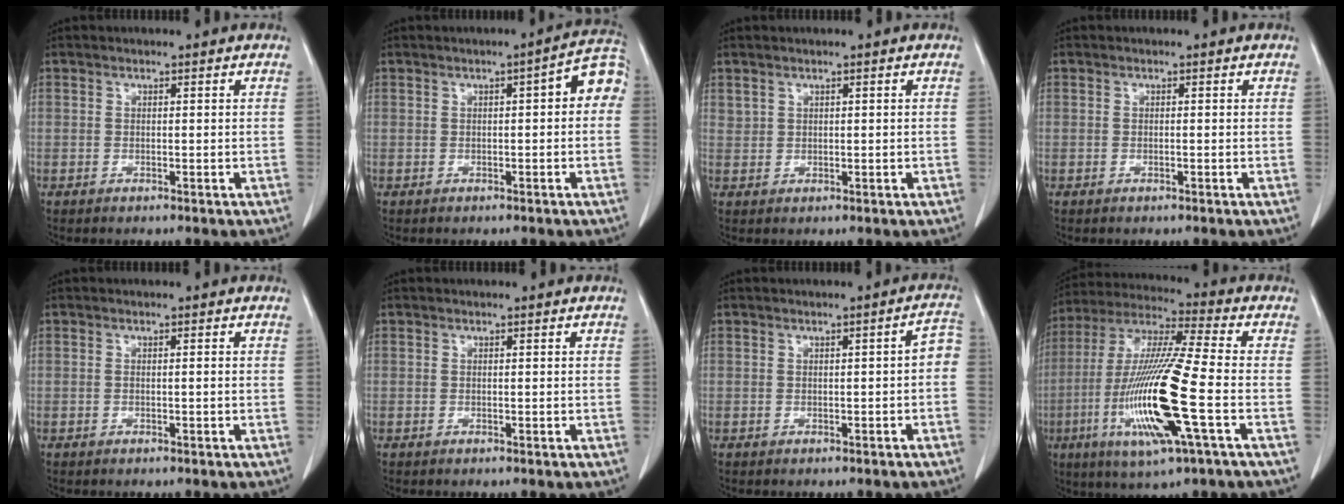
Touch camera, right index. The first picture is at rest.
{"total": 5.2, "force": [0.6, 1.4, 5.0], "torque": [-0.056, 0.024, 0.000]}
{"total": 1.0, "force": [0.8, 0.5, 0.3], "torque": [-0.006, 0.006, 0.021]}
{"total": 0.0}
{"total": 0.5, "force": [-0.1, -0.1, 0.5], "torque": [-0.010, 0.001, -0.001]}
{"total": 0.0}
{"total": 2.6, "force": [-0.6, 0.7, 2.4], "torque": [-0.022, 0.013, -0.009]}
{"total": 18.8, "force": [-5.1, 0.8, 18.0], "torque": [-0.379, -0.020, -0.099]}